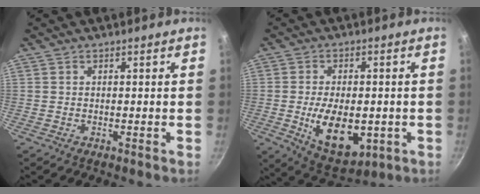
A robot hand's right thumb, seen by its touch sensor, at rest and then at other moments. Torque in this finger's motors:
{"motor_torque": [-0.15, 0.65, 0.18, -0.05, 0.27]}